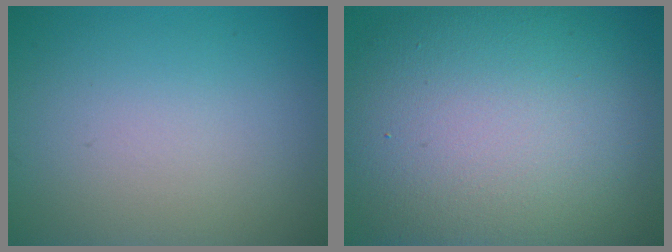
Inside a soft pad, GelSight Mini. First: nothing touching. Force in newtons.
{"total": 15.0, "press": 14.9, "slide": 0.9}